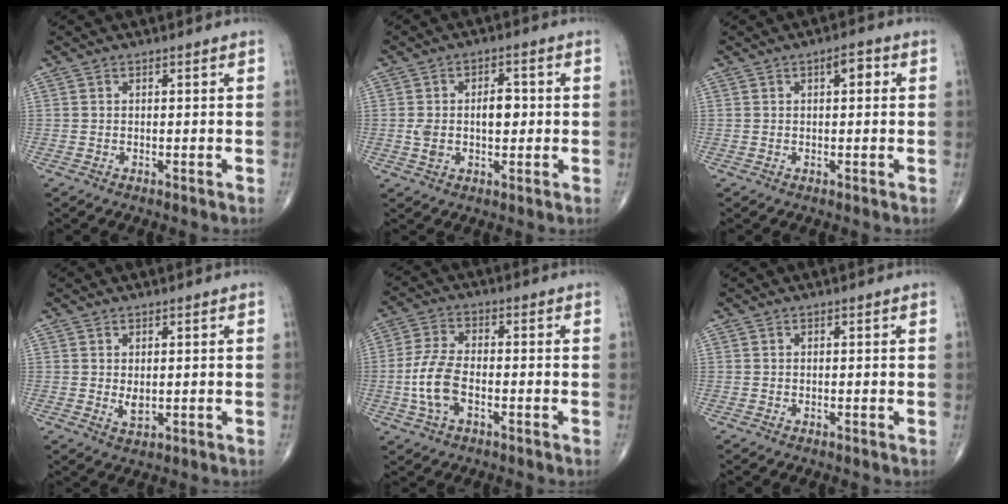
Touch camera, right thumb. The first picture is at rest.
{"total": 6.9, "force": [0.2, 4.0, 5.6], "torque": [-0.092, 0.018, 0.006]}
{"total": 2.8, "force": [0.8, 1.2, 2.3], "torque": [-0.025, 0.005, 0.008]}
{"total": 2.3, "force": [0.2, 1.3, 1.9], "torque": [-0.030, -0.008, 0.008]}
{"total": 8.2, "force": [-2.1, 4.2, 6.7], "torque": [-0.150, 0.018, -0.042]}
{"total": 0.0}